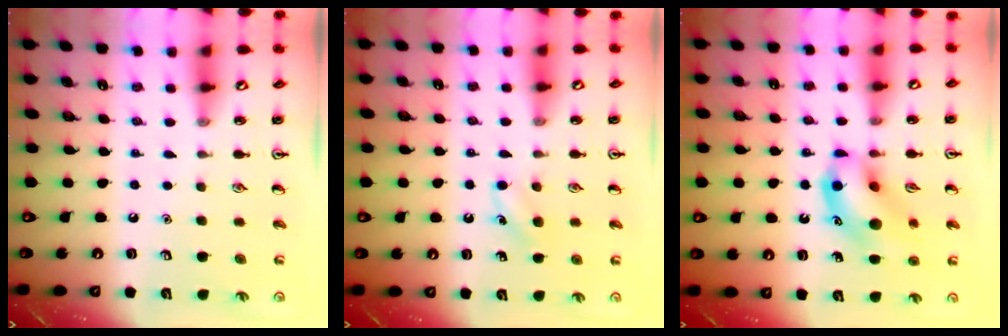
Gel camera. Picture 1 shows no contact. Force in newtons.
{"total": 5.5, "press": 5.2, "slide": 1.7}
{"total": 13.0, "press": 12.7, "slide": 2.4}